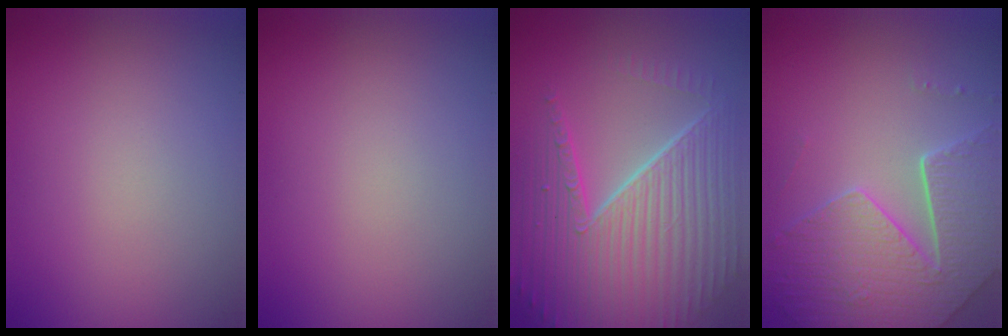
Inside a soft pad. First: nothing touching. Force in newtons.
{"total": 0.0}
{"total": 10.2, "press": 6.5, "slide": 7.9}
{"total": 6.9, "press": 5.3, "slide": 4.4}